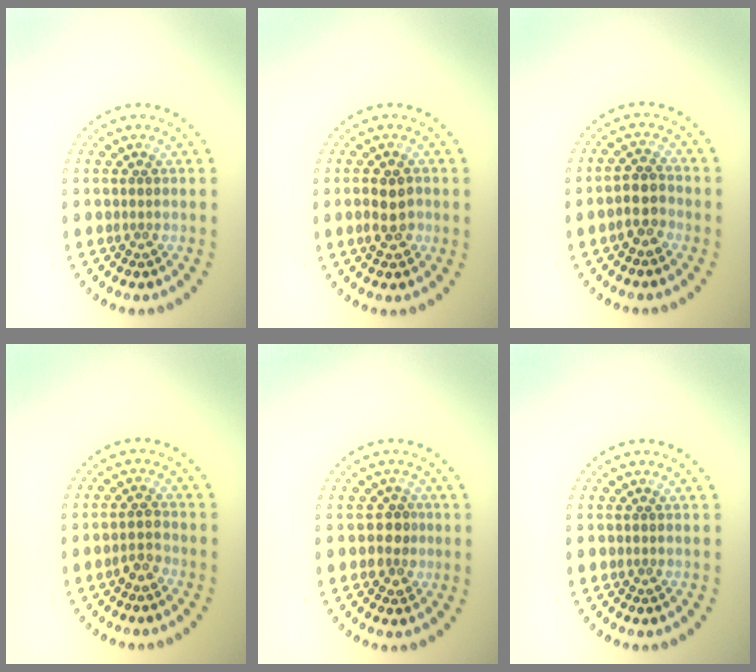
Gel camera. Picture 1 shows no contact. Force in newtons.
{"total": 2.6, "press": 2.5, "slide": 0.4}
{"total": 2.6, "press": 2.4, "slide": 0.9}
{"total": 1.6, "press": 1.4, "slide": 0.7}
{"total": 2.1, "press": 1.9, "slide": 0.9}
{"total": 0.0}